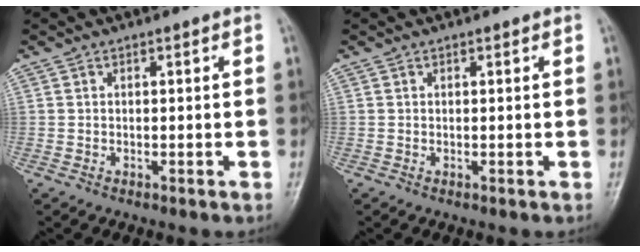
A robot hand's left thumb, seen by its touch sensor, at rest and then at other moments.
{"total": 0.0}